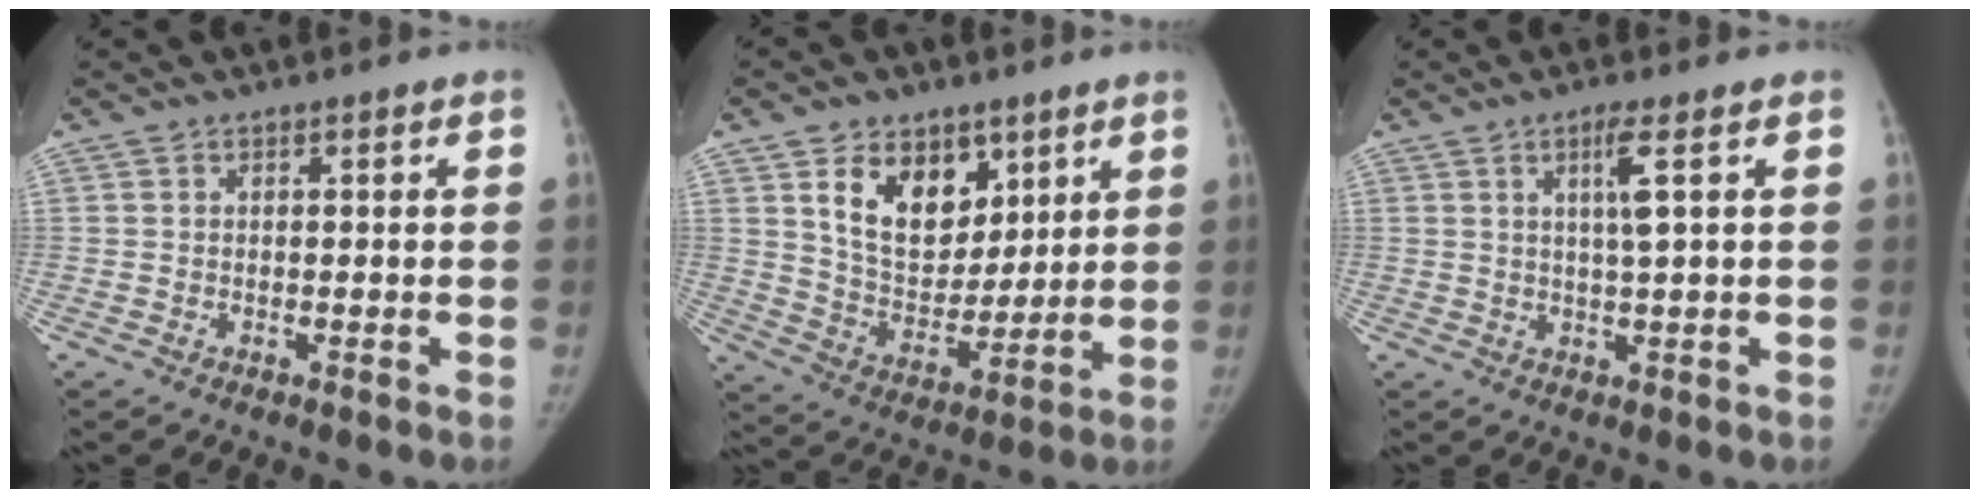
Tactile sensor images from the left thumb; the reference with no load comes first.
{"total": 14.3, "force": [6.9, 9.4, 8.3], "torque": [-0.095, -0.046, 0.133]}
{"total": 4.2, "force": [1.4, -0.1, 3.9], "torque": [-0.079, -0.004, 0.028]}